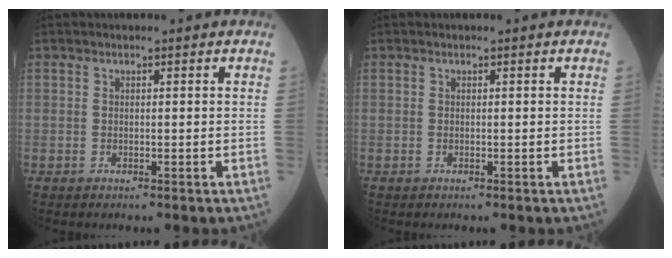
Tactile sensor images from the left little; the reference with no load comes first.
{"total": 0.0}